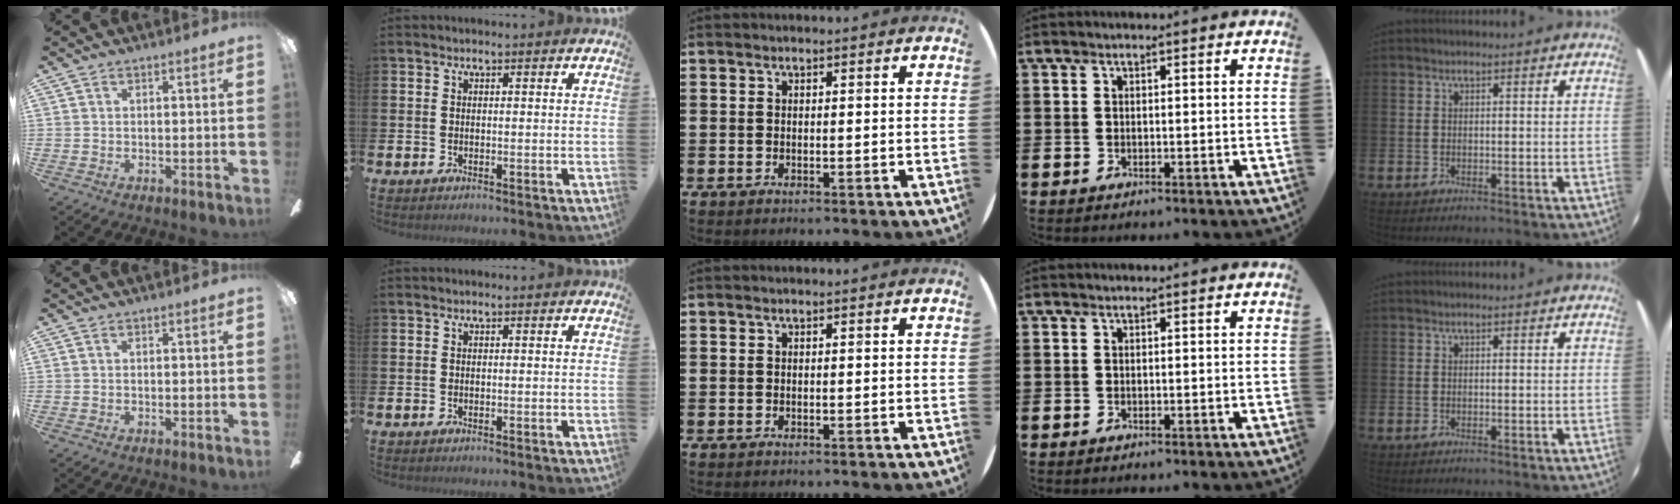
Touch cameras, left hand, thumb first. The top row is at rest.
{}